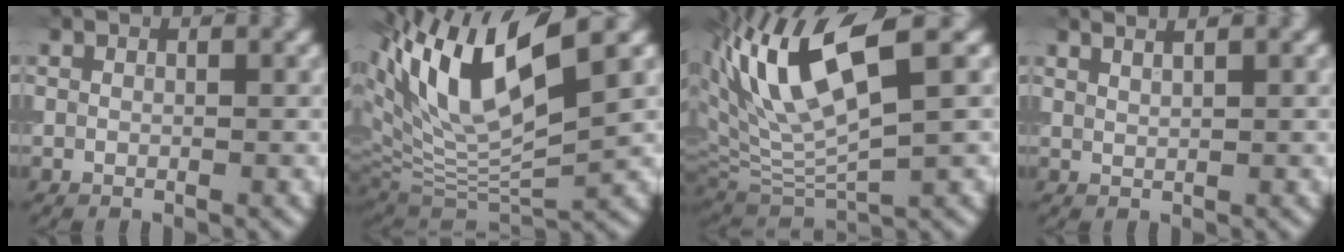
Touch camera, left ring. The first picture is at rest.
{"total": 11.0, "force": [5.1, 3.7, 9.0], "torque": [-0.178, 0.005, 0.100]}
{"total": 9.0, "force": [3.6, 2.7, 7.8], "torque": [-0.155, 0.002, 0.070]}
{"total": 2.2, "force": [1.7, 0.8, 1.3], "torque": [0.001, 0.009, 0.003]}